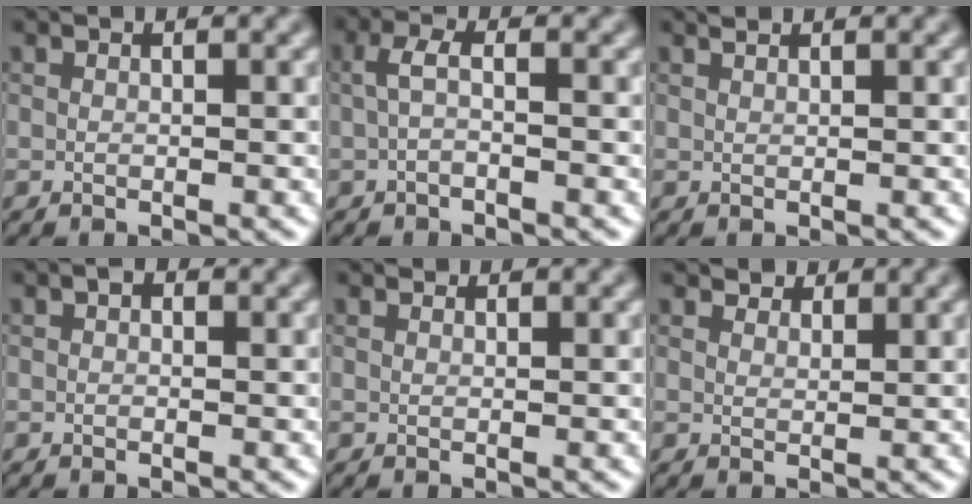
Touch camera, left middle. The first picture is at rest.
{"total": 1.6, "force": [-0.2, 0.5, 1.6], "torque": [-0.037, 0.005, -0.009]}
{"total": 0.7, "force": [0.7, 0.0, 0.2], "torque": [-0.004, -0.001, 0.007]}
{"total": 0.6, "force": [0.1, 0.5, 0.4], "torque": [-0.002, -0.001, -0.001]}
{"total": 0.6, "force": [0.6, 0.2, 0.1], "torque": [-0.003, -0.002, 0.007]}
{"total": 2.4, "force": [2.1, 0.9, 0.5], "torque": [-0.013, -0.006, 0.036]}